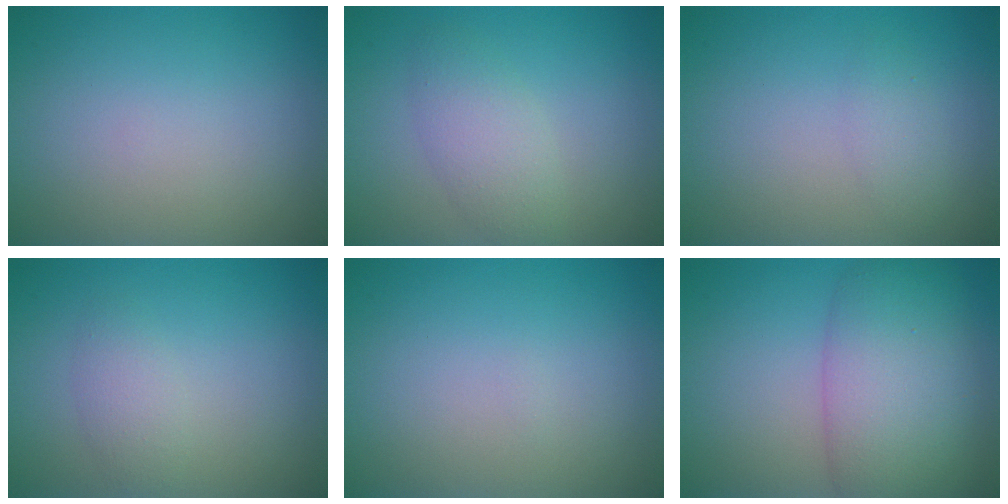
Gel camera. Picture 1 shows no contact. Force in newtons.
{"total": 2.9, "press": 2.9, "slide": 0.1}
{"total": 1.3, "press": 1.3, "slide": 0.0}
{"total": 1.8, "press": 1.8, "slide": 0.1}
{"total": 0.0}
{"total": 8.4, "press": 8.4, "slide": 0.2}